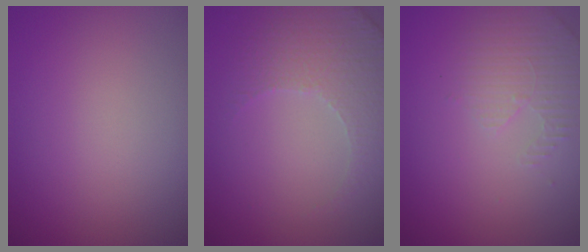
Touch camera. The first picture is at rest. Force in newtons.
{"total": 4.9, "press": 3.5, "slide": 3.5}
{"total": 2.8, "press": 2.7, "slide": 0.8}